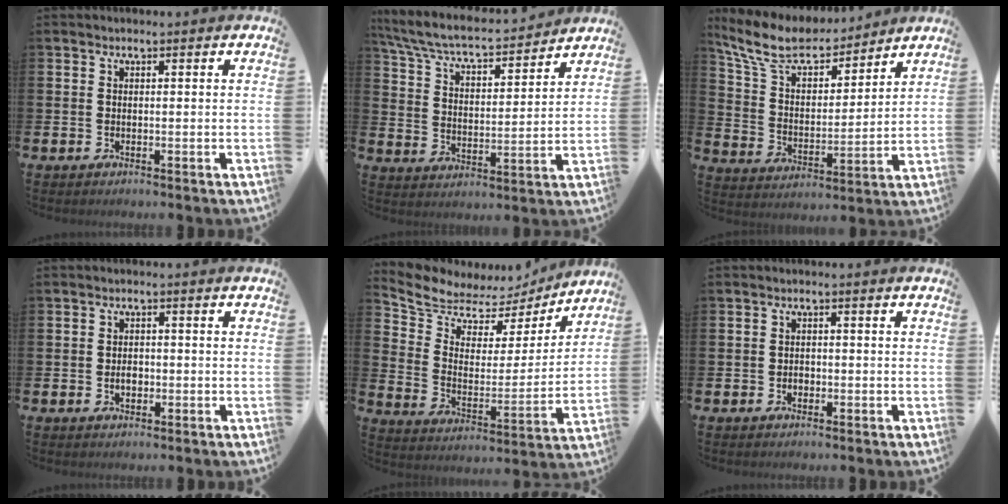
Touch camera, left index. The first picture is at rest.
{"total": 7.0, "force": [6.4, 1.5, 2.5], "torque": [-0.081, -0.048, 0.106]}
{"total": 10.2, "force": [9.0, 3.2, 3.7], "torque": [-0.122, -0.051, 0.161]}
{"total": 2.0, "force": [-0.5, 1.4, 1.3], "torque": [-0.017, 0.001, -0.013]}
{"total": 7.3, "force": [6.2, 3.7, 1.1], "torque": [-0.075, -0.045, 0.108]}
{"total": 1.1, "force": [-0.5, 0.9, 0.5], "torque": [-0.010, 0.004, -0.011]}